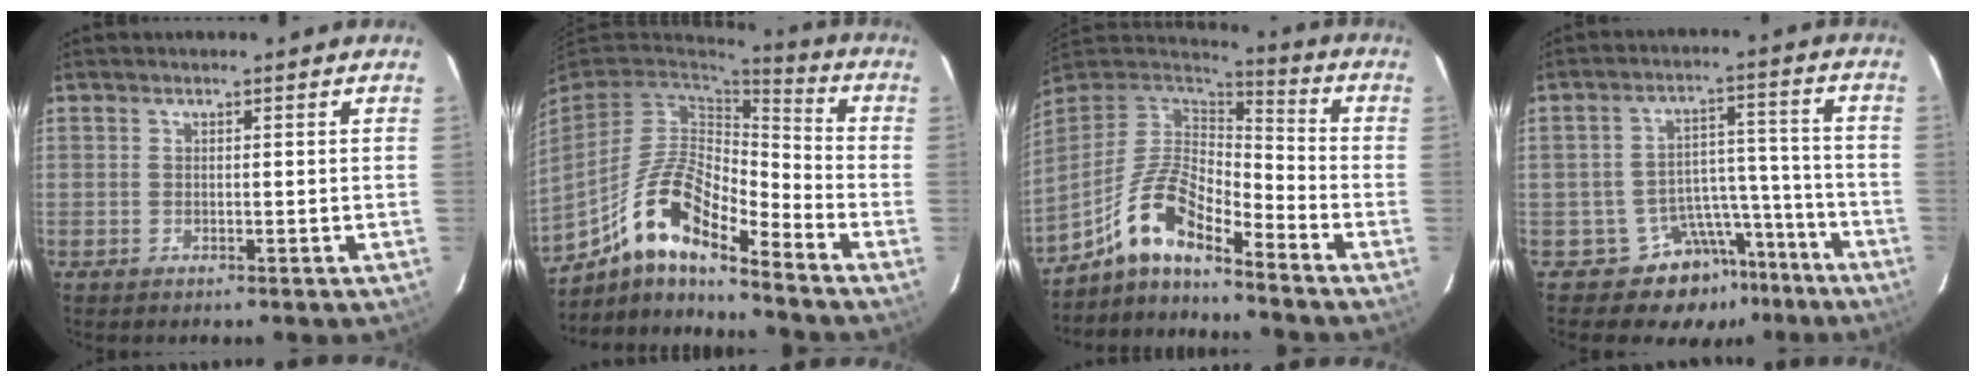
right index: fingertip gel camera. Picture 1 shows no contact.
{"total": 14.3, "force": [-10.1, 3.7, 9.5], "torque": [-0.185, 0.023, -0.184]}
{"total": 11.3, "force": [-7.9, 3.3, 7.4], "torque": [-0.156, 0.034, -0.147]}
{"total": 10.3, "force": [-7.4, 6.8, 2.0], "torque": [-0.002, 0.075, -0.103]}